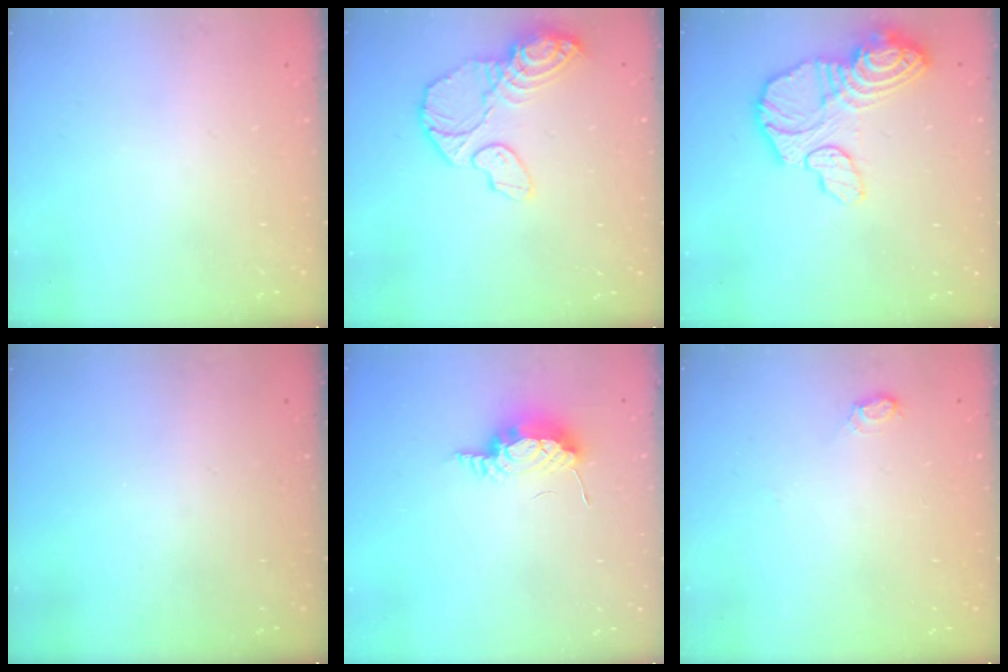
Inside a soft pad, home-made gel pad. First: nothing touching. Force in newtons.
{"total": 13.3, "press": 13.2, "slide": 1.8}
{"total": 17.9, "press": 17.9, "slide": 1.8}
{"total": 0.0}
{"total": 8.0, "press": 7.7, "slide": 2.2}
{"total": 4.9, "press": 4.8, "slide": 0.6}